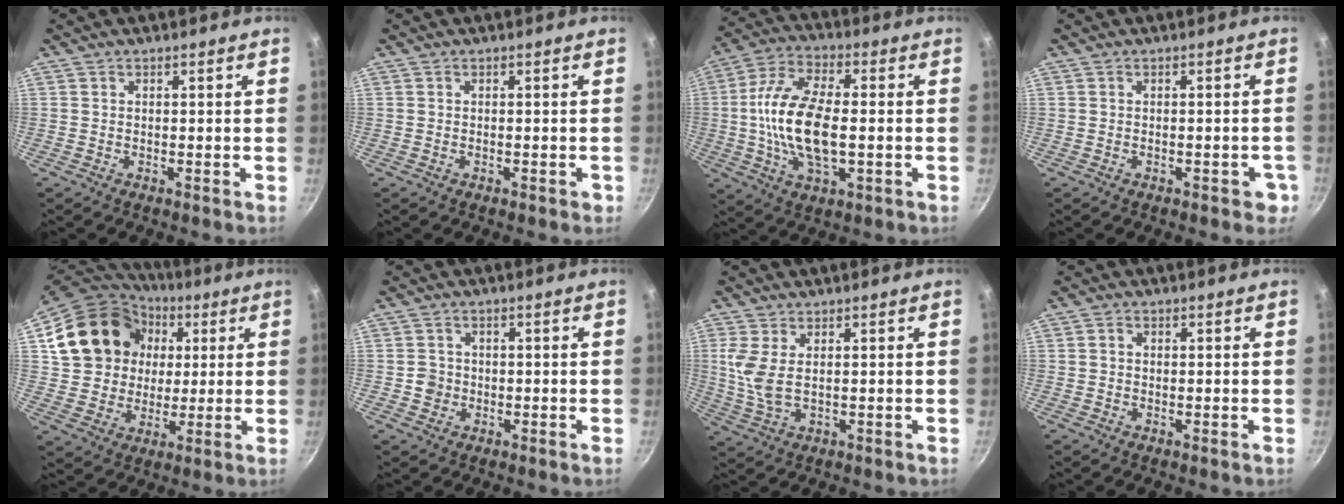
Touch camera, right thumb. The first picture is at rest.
{"total": 1.0, "force": [-0.4, 0.5, 0.7], "torque": [-0.006, 0.005, -0.004]}
{"total": 16.0, "force": [-0.9, 7.5, 14.1], "torque": [-0.272, 0.017, -0.028]}
{"total": 3.1, "force": [-1.3, 1.7, 2.3], "torque": [-0.010, 0.013, -0.011]}
{"total": 20.2, "force": [5.4, 17.0, 9.5], "torque": [-0.164, 0.025, 0.097]}
{"total": 2.8, "force": [-0.7, 2.7, 0.6], "torque": [0.007, 0.011, -0.013]}
{"total": 5.7, "force": [1.3, 2.5, 5.0], "torque": [-0.110, -0.007, 0.031]}
{"total": 1.2, "force": [0.2, 1.0, 0.6], "torque": [-0.008, 0.005, 0.003]}